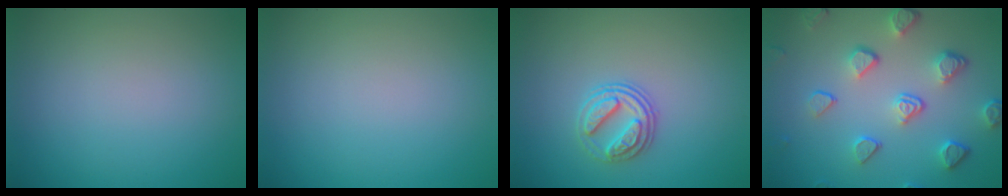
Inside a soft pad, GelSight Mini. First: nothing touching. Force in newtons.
{"total": 0.0}
{"total": 2.7, "press": 2.5, "slide": 1.0}
{"total": 4.9, "press": 3.7, "slide": 3.2}